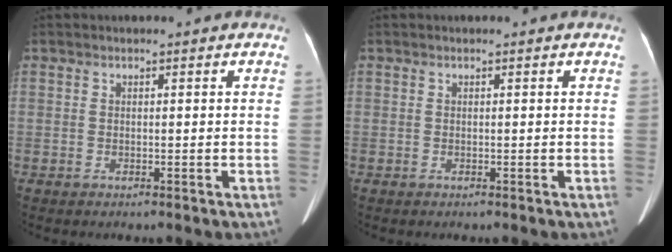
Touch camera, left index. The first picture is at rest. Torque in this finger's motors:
{"motor_torque": [0.00, 0.00, 0.00, 0.00]}